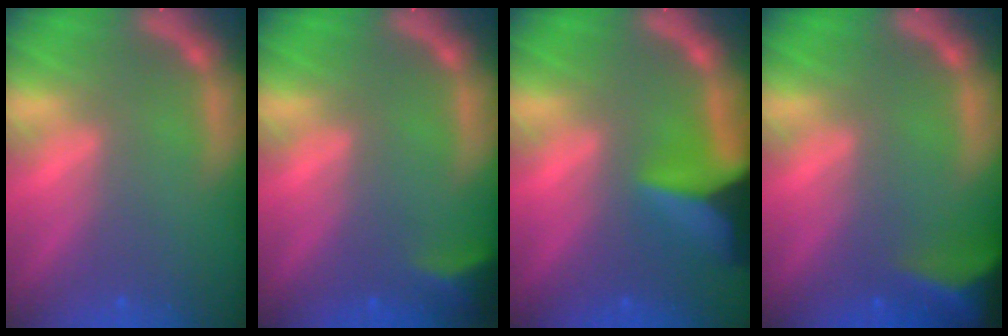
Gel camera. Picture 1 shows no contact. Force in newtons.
{"total": 2.9}
{"total": 8.9}
{"total": 7.5}